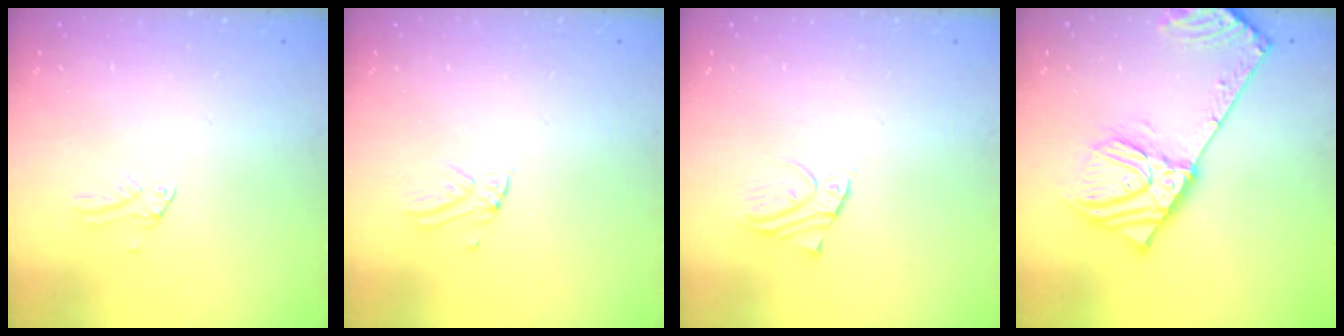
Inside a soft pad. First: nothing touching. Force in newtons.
{"total": 1.7, "press": 1.7, "slide": 0.1}
{"total": 2.4, "press": 2.4, "slide": 0.1}
{"total": 18.0, "press": 17.7, "slide": 3.2}